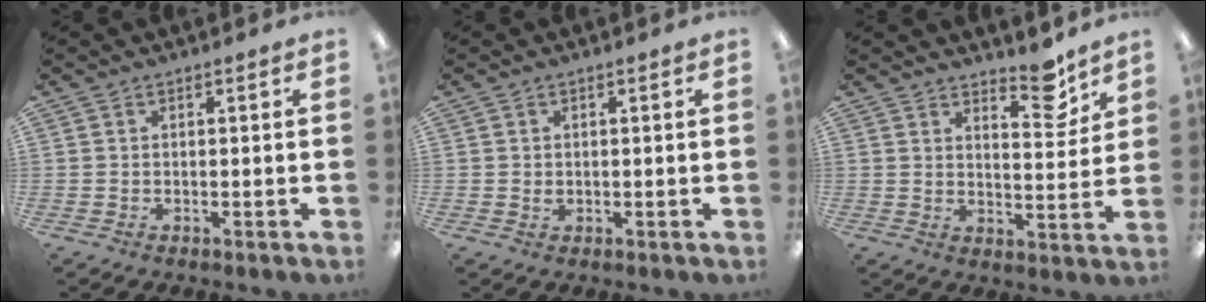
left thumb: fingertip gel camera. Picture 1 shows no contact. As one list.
[{"total": 1.1, "force": [0.2, 0.9, 0.5], "torque": [-0.002, 0.000, 0.001]}, {"total": 8.8, "force": [7.1, 2.9, 4.3], "torque": [-0.032, -0.057, 0.117]}]